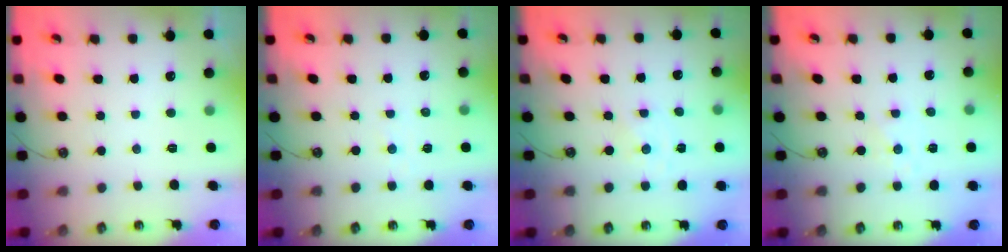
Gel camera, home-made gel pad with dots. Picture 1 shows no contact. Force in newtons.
{"total": 1.1, "press": 1.1, "slide": 0.2}
{"total": 0.0}
{"total": 1.9, "press": 1.9, "slide": 0.5}